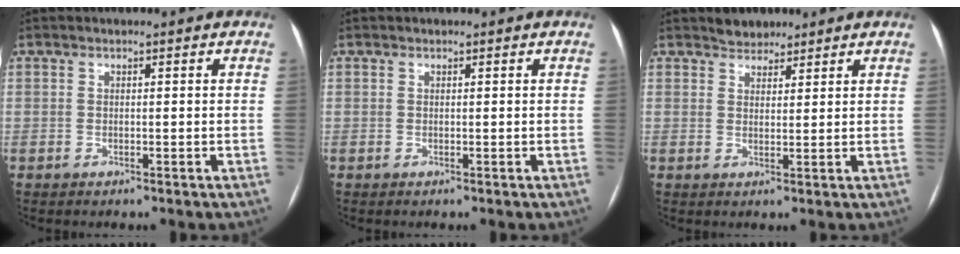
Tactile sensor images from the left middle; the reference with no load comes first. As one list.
[{"total": 0.0}, {"total": 2.9, "force": [2.5, 1.5, 0.3], "torque": [-0.004, 0.006, 0.039]}]